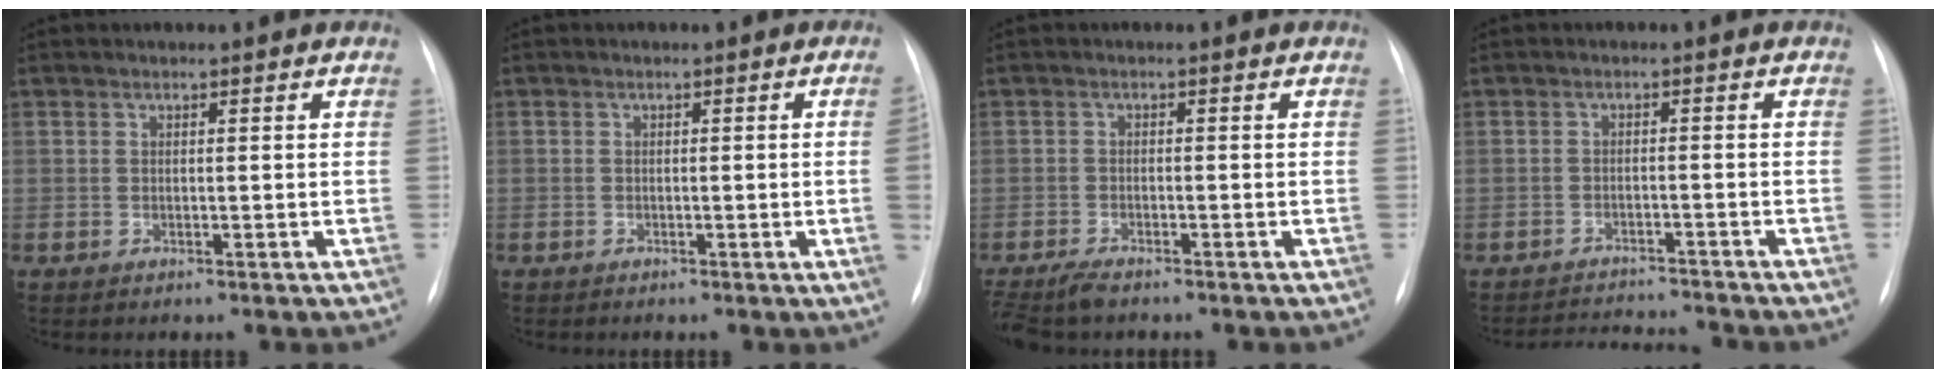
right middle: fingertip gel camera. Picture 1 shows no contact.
{"total": 2.0, "force": [-0.4, -0.5, 1.9], "torque": [-0.025, 0.000, -0.006]}
{"total": 4.7, "force": [-4.0, 0.9, 2.2], "torque": [-0.043, -0.013, -0.069]}
{"total": 7.4, "force": [-7.3, 0.3, 1.2], "torque": [-0.019, -0.001, -0.109]}